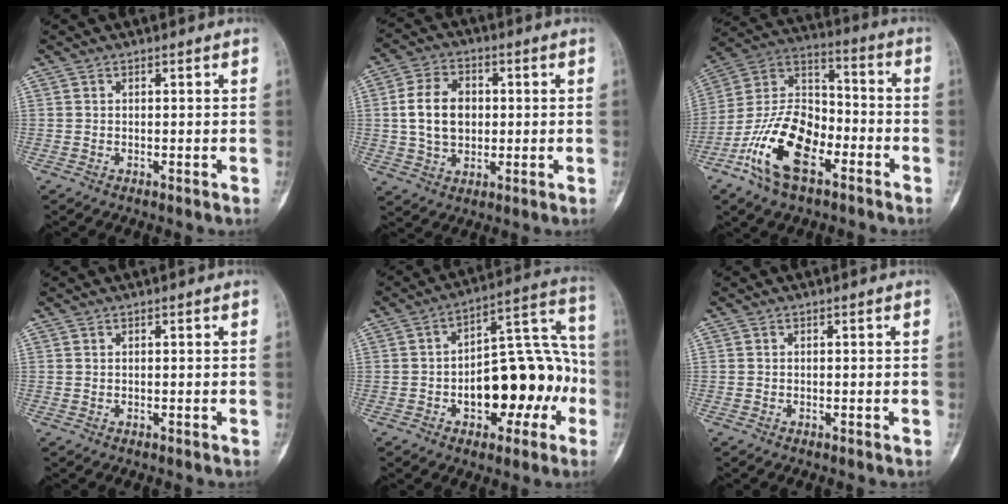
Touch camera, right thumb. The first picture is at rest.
{"total": 10.3, "force": [0.6, 7.5, 7.1], "torque": [-0.110, 0.008, 0.011]}
{"total": 18.3, "force": [-8.4, 9.8, 12.9], "torque": [-0.226, 0.061, -0.162]}
{"total": 0.0}
{"total": 19.1, "force": [-4.6, 10.2, 15.4], "torque": [-0.180, 0.065, -0.060]}
{"total": 0.0}